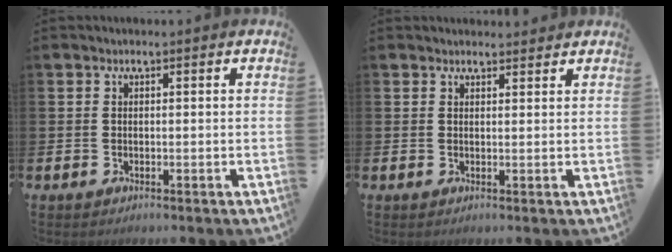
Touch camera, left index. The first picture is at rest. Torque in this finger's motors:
{"motor_torque": [0.27, -0.42, 0.05, 0.02]}